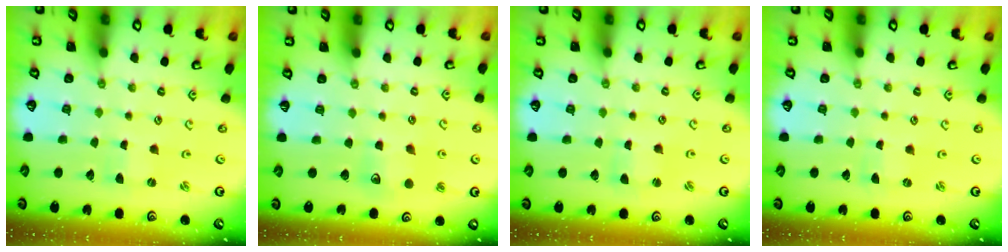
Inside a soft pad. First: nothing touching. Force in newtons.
{"total": 7.3, "press": 7.3, "slide": 0.5}
{"total": 1.2, "press": 1.2, "slide": 0.3}
{"total": 0.0}